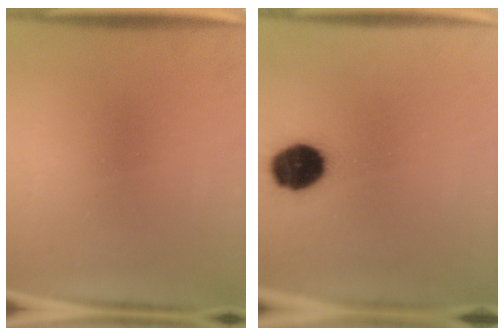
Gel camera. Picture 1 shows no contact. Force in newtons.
{"total": 11.5}